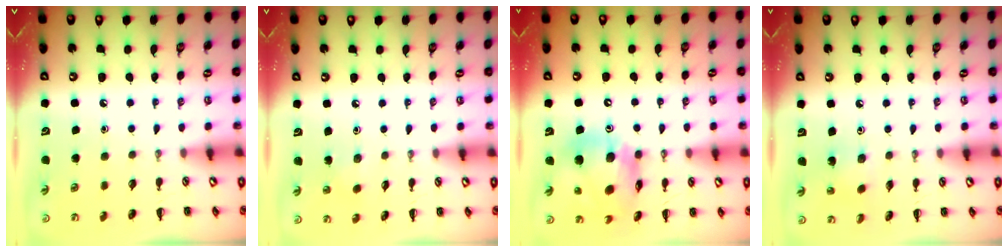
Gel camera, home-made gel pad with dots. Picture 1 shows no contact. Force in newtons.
{"total": 2.5, "press": 2.4, "slide": 0.8}
{"total": 14.8, "press": 14.1, "slide": 4.3}
{"total": 3.0, "press": 2.8, "slide": 1.0}